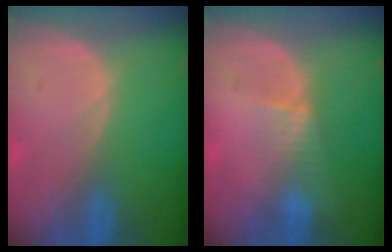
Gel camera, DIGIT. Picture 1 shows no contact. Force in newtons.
{"total": 2.6, "press": 2.4, "slide": 0.9}